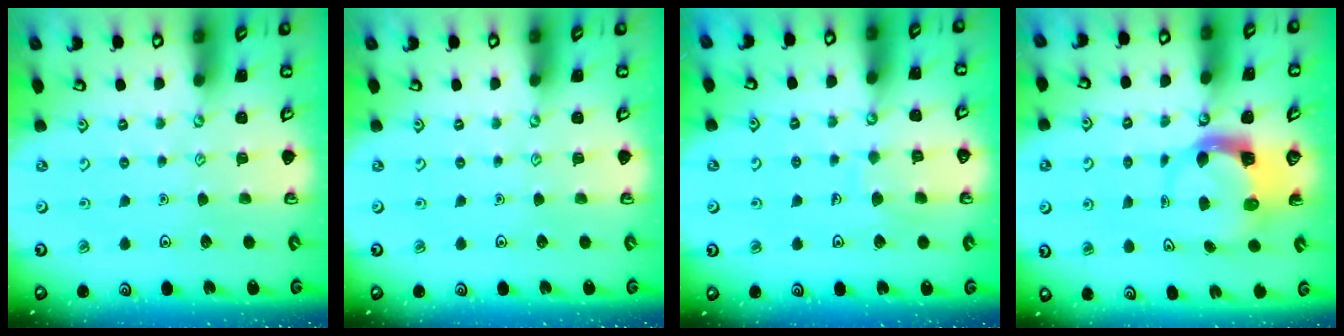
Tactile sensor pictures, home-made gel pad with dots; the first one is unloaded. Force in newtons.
{"total": 0.0}
{"total": 6.9, "press": 6.9, "slide": 0.7}
{"total": 3.9, "press": 3.9, "slide": 0.6}